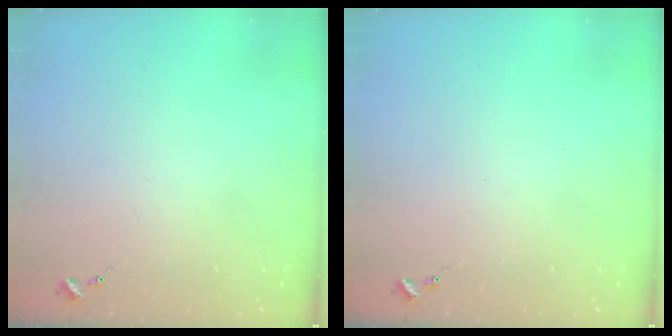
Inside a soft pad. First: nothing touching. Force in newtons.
{"total": 0.0}